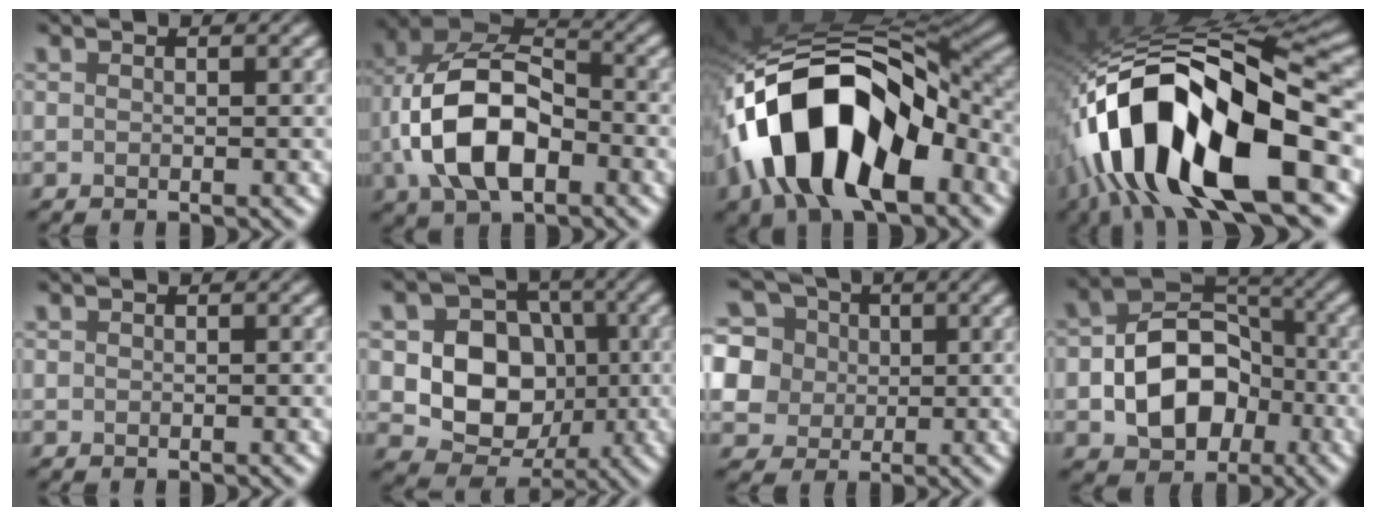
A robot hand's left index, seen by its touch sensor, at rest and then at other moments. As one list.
[{"total": 11.4, "force": [-2.4, 6.7, 8.9], "torque": [-0.191, 0.004, -0.055]}, {"total": 15.0, "force": [-5.2, 8.3, 11.4], "torque": [-0.186, 0.013, -0.095]}, {"total": 18.3, "force": [-5.2, 7.0, 16.1], "torque": [-0.288, 0.029, -0.085]}, {"total": 0.0}, {"total": 9.0, "force": [-0.4, 7.3, 5.2], "torque": [-0.075, 0.006, -0.017]}, {"total": 10.8, "force": [3.2, 9.3, 4.5], "torque": [-0.112, 0.037, 0.040]}, {"total": 9.0, "force": [-2.2, 6.4, 6.0], "torque": [-0.093, 0.004, -0.042]}]